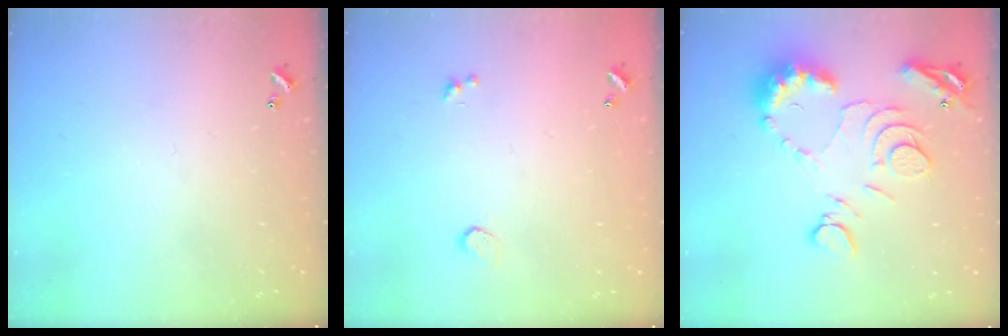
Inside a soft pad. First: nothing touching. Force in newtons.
{"total": 0.6, "press": 0.3, "slide": 0.5}
{"total": 12.8, "press": 12.7, "slide": 1.3}